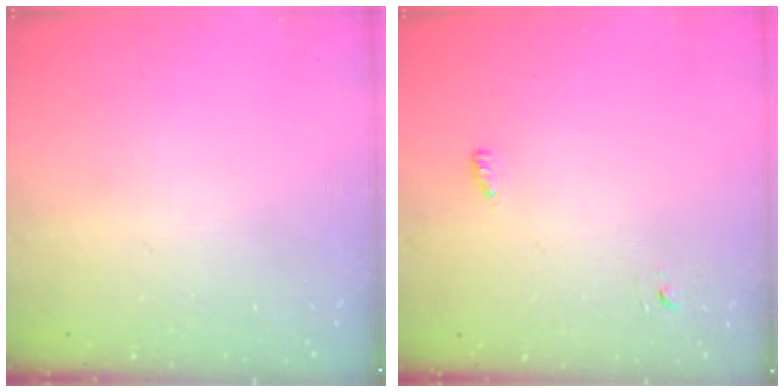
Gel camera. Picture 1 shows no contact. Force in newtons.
{"total": 2.8, "press": 2.7, "slide": 0.6}